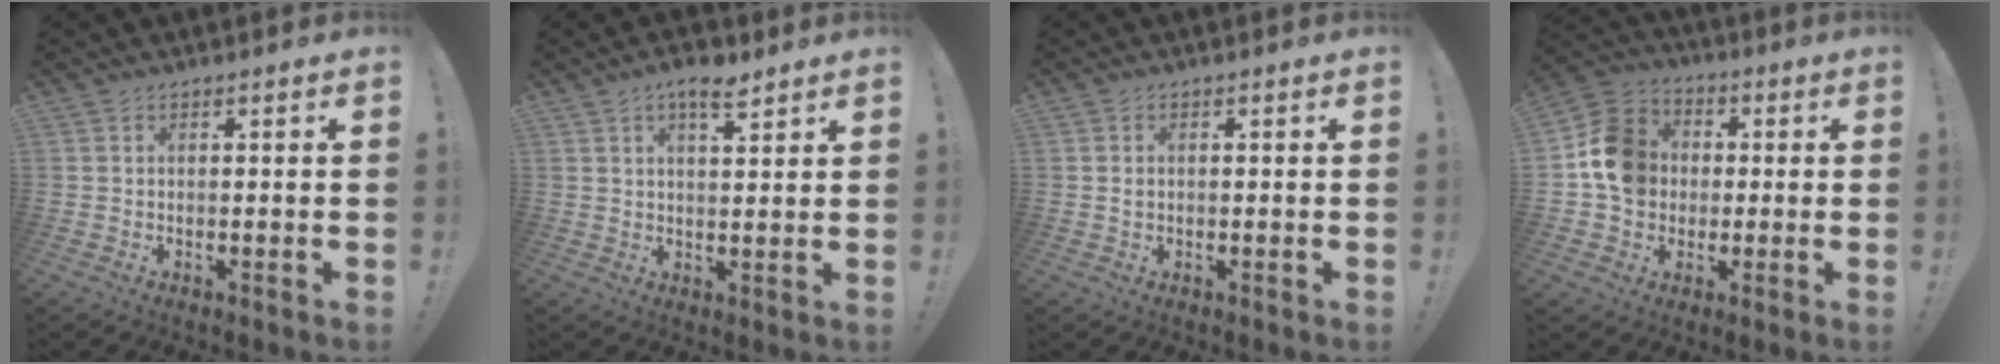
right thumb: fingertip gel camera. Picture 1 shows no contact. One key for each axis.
{"total": 6.2, "fx": 4.2, "fy": 2.0, "fz": 4.2, "tx": -0.059, "ty": -0.022, "tz": 0.068}
{"total": 0.9, "fx": -0.1, "fy": 0.7, "fz": 0.5, "tx": -0.011, "ty": 0.005, "tz": -0.001}
{"total": 13.2, "fx": 0.6, "fy": 11.7, "fz": 6.1, "tx": -0.084, "ty": 0.022, "tz": 0.019}